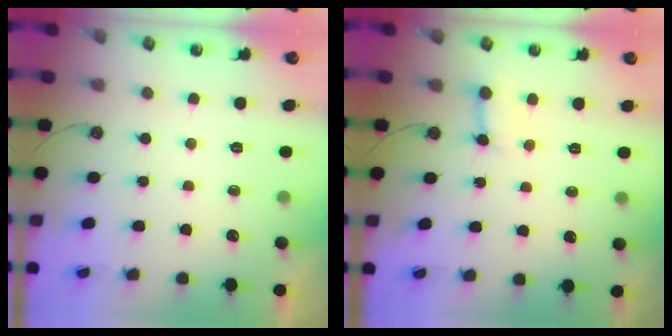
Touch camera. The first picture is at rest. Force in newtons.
{"total": 2.8, "press": 2.8, "slide": 0.2}